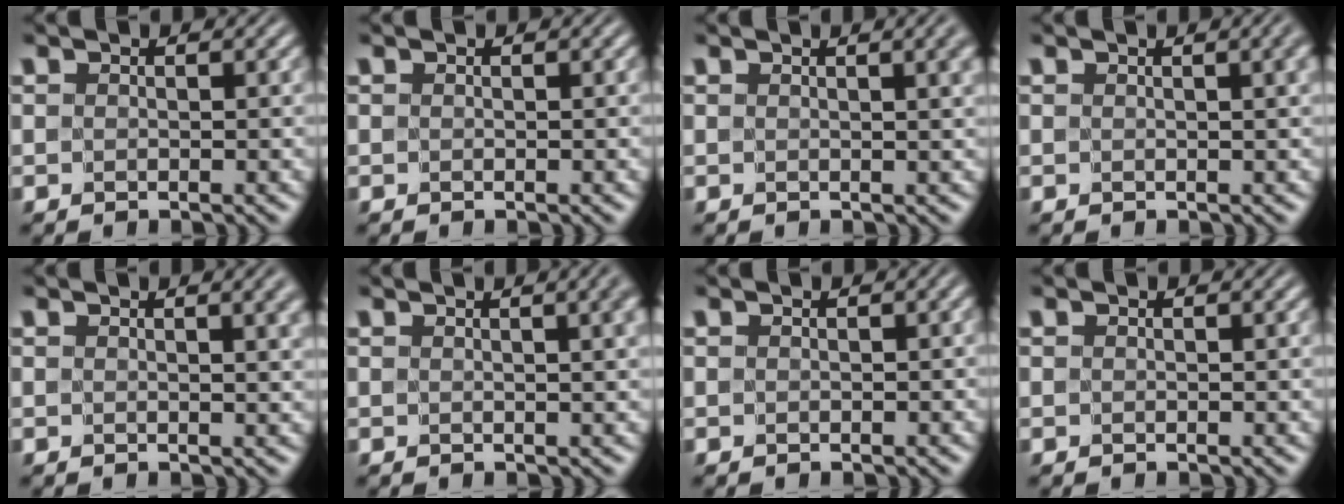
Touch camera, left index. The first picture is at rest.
{"total": 0.0}
{"total": 3.1, "force": [1.4, 1.0, 2.6], "torque": [-0.014, 0.007, 0.008]}
{"total": 2.3, "force": [0.9, 0.6, 2.0], "torque": [-0.013, 0.005, 0.007]}
{"total": 2.7, "force": [1.4, 0.8, 2.2], "torque": [-0.015, 0.001, 0.015]}
{"total": 4.2, "force": [1.7, 1.6, 3.4], "torque": [-0.020, 0.016, -0.001]}
{"total": 0.0}
{"total": 0.0}